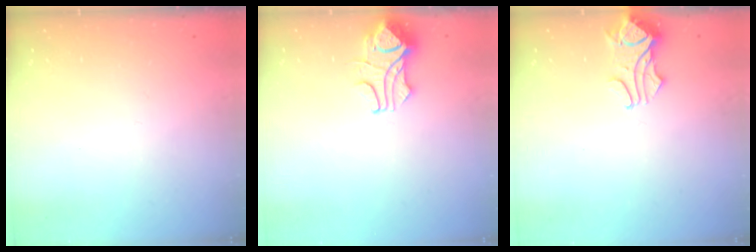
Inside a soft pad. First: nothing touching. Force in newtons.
{"total": 3.7, "press": 3.5, "slide": 1.0}
{"total": 0.6, "press": 0.2, "slide": 0.6}